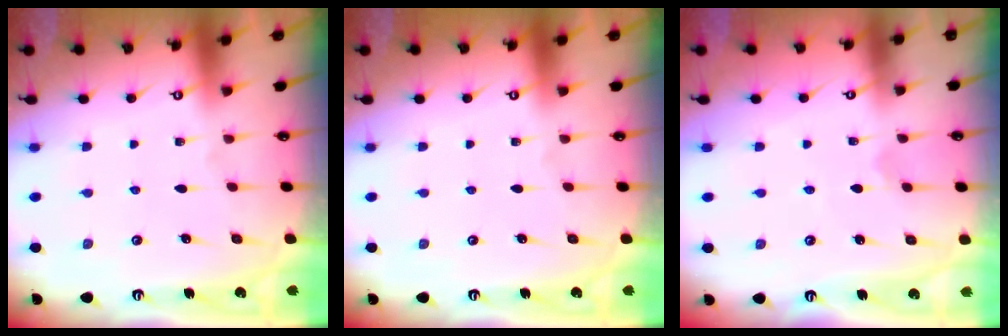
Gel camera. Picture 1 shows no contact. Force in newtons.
{"total": 0.0}
{"total": 1.2, "press": 1.2, "slide": 0.1}